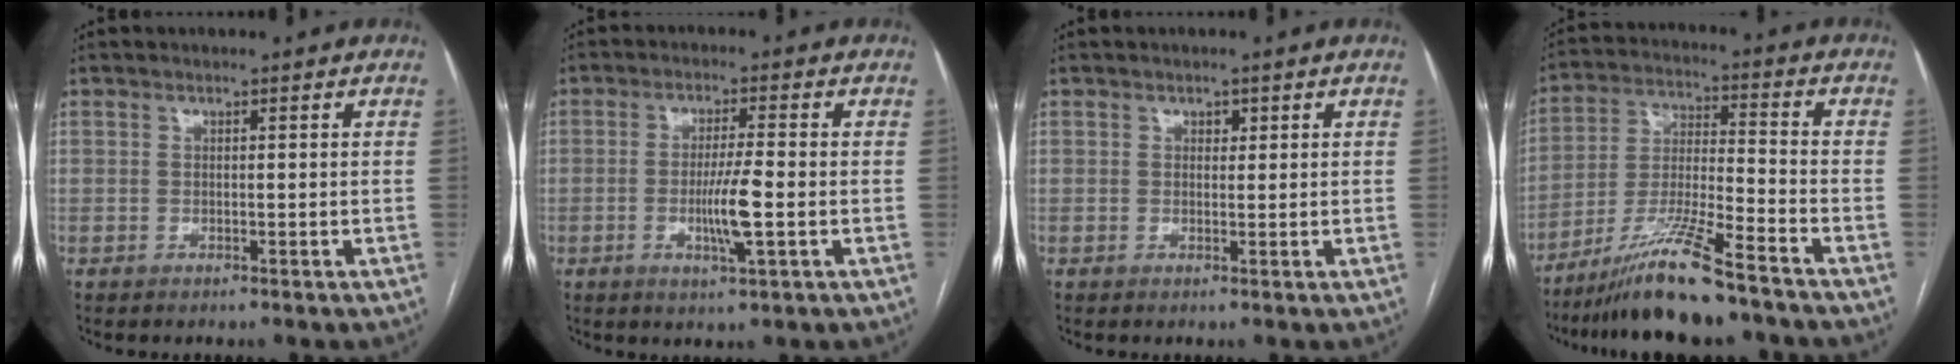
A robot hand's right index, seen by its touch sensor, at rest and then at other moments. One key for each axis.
{"total": 6.3, "fx": -1.4, "fy": 0.1, "fz": 6.2, "tx": -0.115, "ty": -0.012, "tz": -0.024}
{"total": 1.1, "fx": 0.5, "fy": 0.8, "fz": 0.6, "tx": -0.006, "ty": 0.000, "tz": 0.007}
{"total": 12.9, "fx": -9.9, "fy": 0.2, "fz": 8.3, "tx": -0.160, "ty": -0.021, "tz": -0.180}